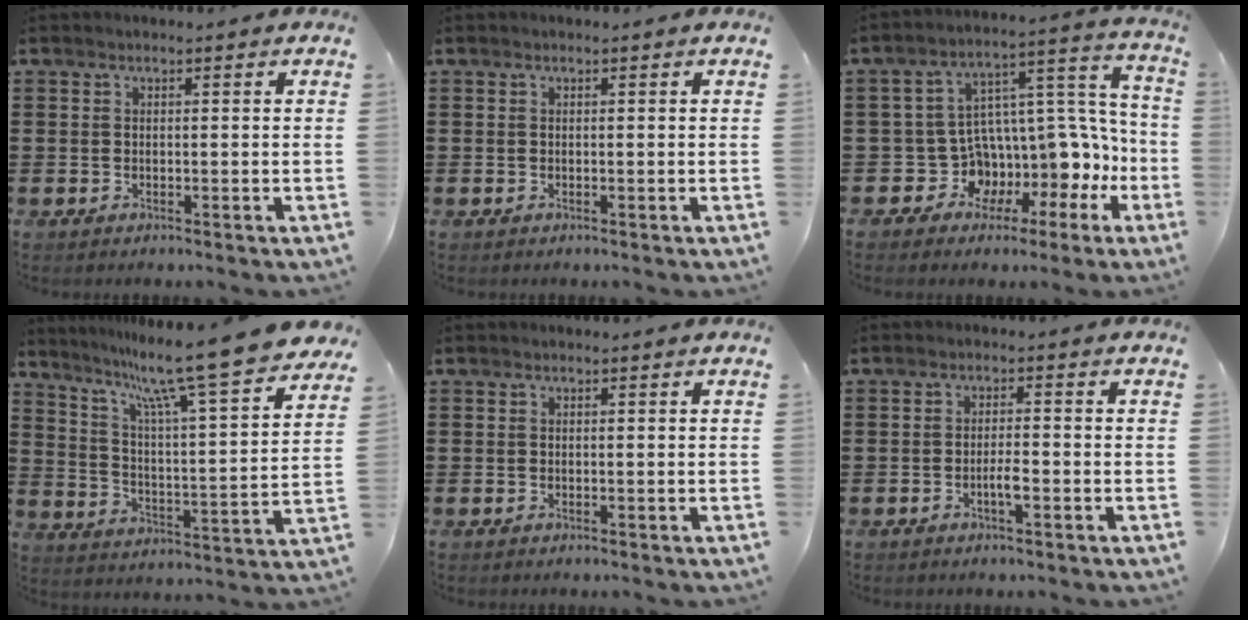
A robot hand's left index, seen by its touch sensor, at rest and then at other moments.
{"total": 0.0}
{"total": 6.8, "force": [-2.1, 5.3, 3.8], "torque": [-0.082, -0.044, -0.037]}
{"total": 12.3, "force": [10.2, -0.7, 6.9], "torque": [-0.151, -0.074, 0.162]}
{"total": 0.0}
{"total": 2.5, "force": [-1.1, 0.5, 2.2], "torque": [-0.041, 0.003, -0.021]}